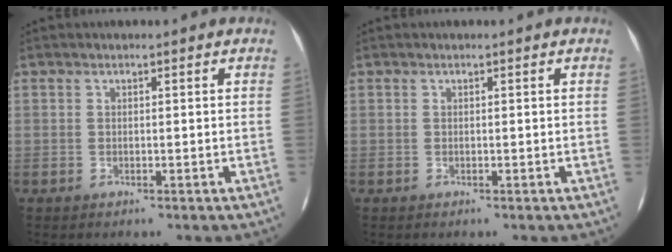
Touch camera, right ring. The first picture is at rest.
{"total": 0.0}